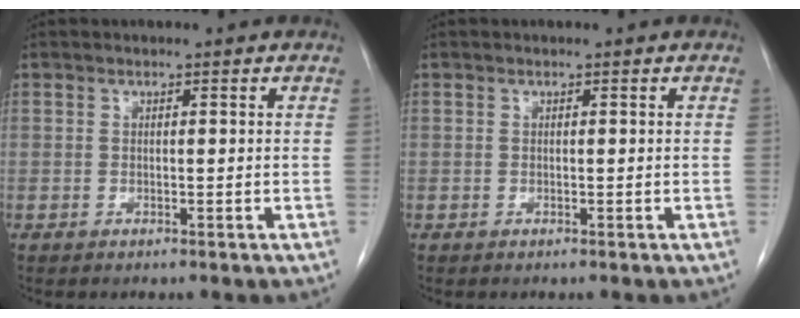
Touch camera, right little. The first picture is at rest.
{"total": 0.0}